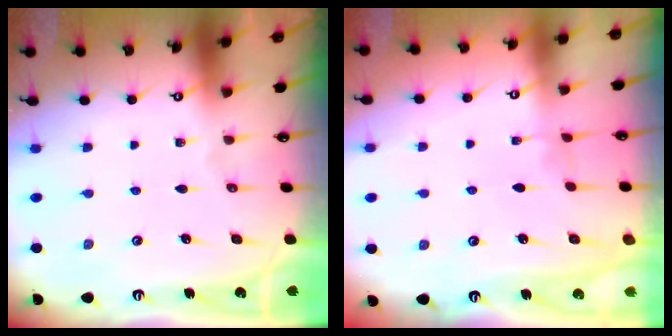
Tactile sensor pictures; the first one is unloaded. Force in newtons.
{"total": 2.8, "press": 2.8, "slide": 0.3}